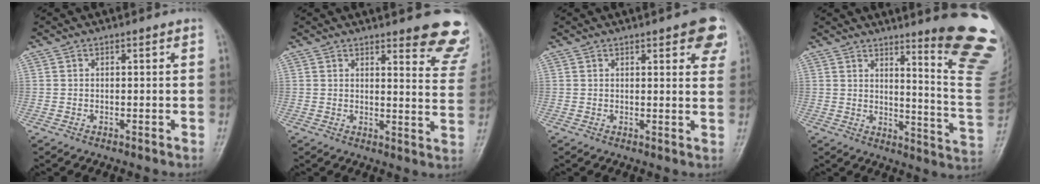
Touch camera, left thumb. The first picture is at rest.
{"total": 11.5, "force": [9.2, 3.0, 6.3], "torque": [-0.032, -0.061, 0.088]}
{"total": 7.9, "force": [4.3, 2.6, 6.2], "torque": [-0.048, -0.013, 0.046]}
{"total": 19.2, "force": [12.9, 1.9, 14.1], "torque": [-0.151, -0.118, 0.160]}